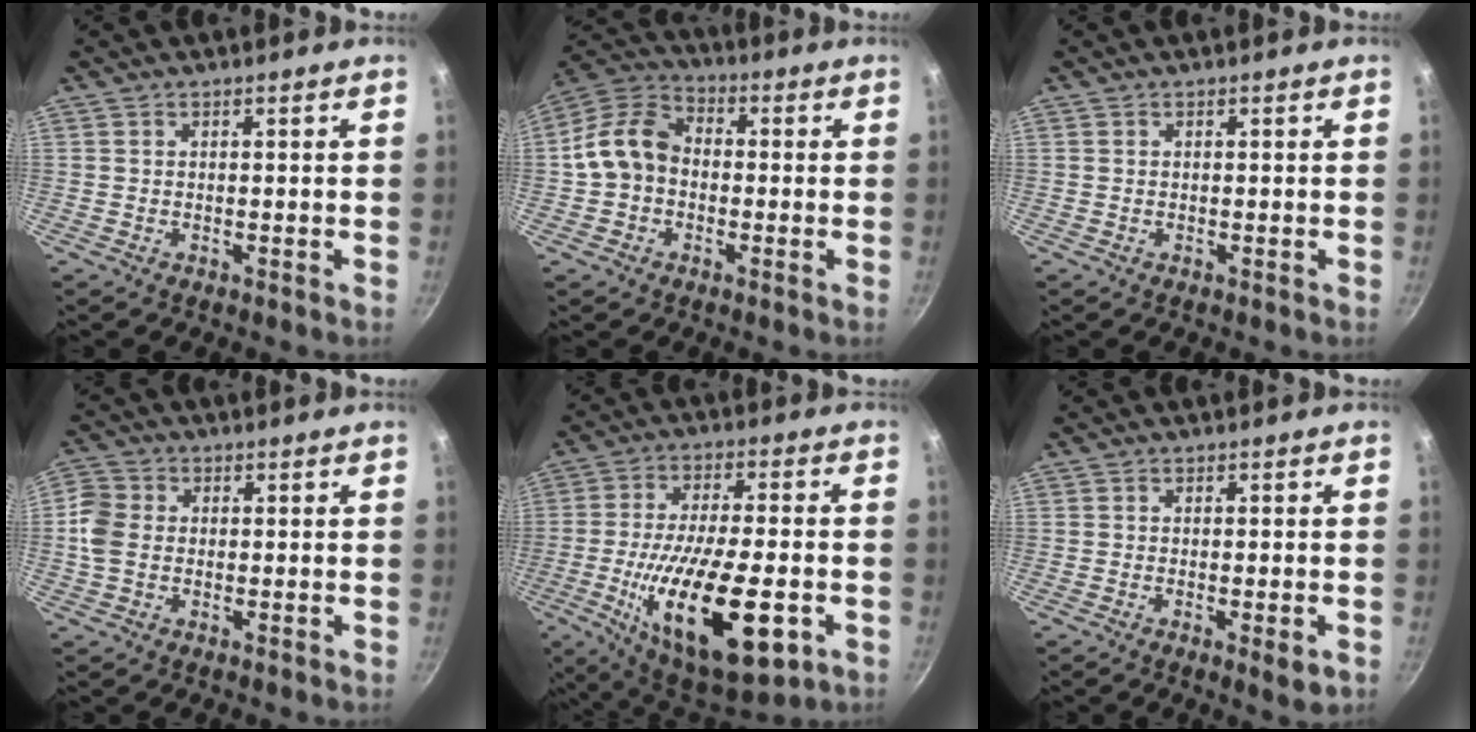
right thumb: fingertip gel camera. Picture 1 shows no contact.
{"total": 10.5, "force": [-0.9, 8.2, 6.5], "torque": [-0.094, 0.034, -0.036]}
{"total": 0.0}
{"total": 6.4, "force": [-0.3, 5.1, 3.9], "torque": [-0.070, 0.008, -0.020]}
{"total": 24.4, "force": [-7.4, 9.0, 21.4], "torque": [-0.347, 0.008, -0.113]}
{"total": 3.9, "force": [-1.4, 1.0, 3.5], "torque": [-0.055, -0.005, -0.020]}